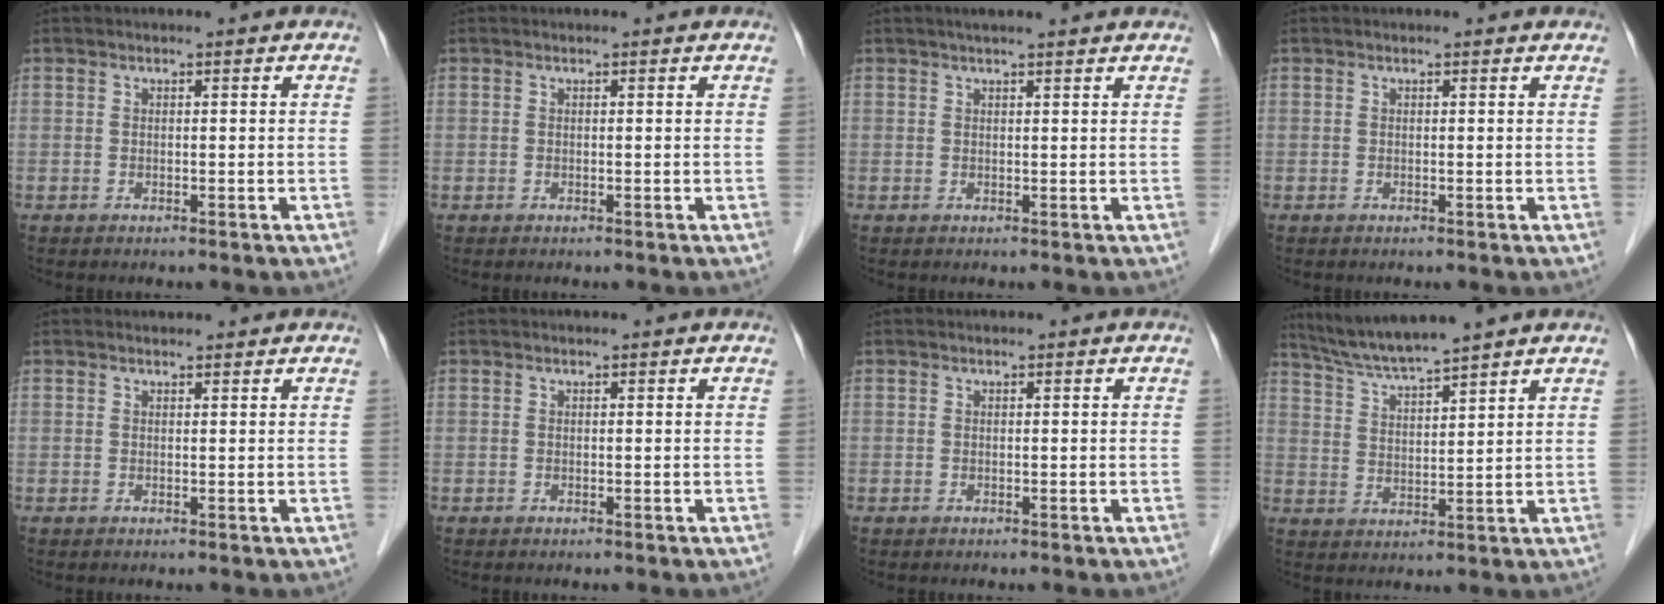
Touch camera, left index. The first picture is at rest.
{"total": 0.0}
{"total": 6.2, "force": [5.3, 0.3, 3.1], "torque": [-0.042, 0.027, 0.065]}
{"total": 0.8, "force": [0.8, 0.2, 0.2], "torque": [-0.013, 0.001, 0.004]}
{"total": 2.4, "force": [2.2, 0.7, 0.6], "torque": [-0.010, 0.017, 0.025]}
{"total": 0.0}
{"total": 0.0}
{"total": 8.2, "force": [7.4, -0.8, 3.5], "torque": [-0.071, 0.014, 0.140]}